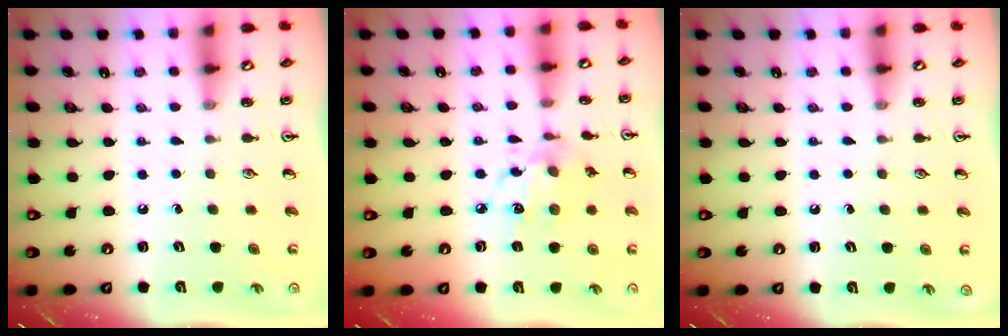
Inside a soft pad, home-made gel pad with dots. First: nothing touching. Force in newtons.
{"total": 10.0, "press": 10.0, "slide": 0.5}
{"total": 0.0}